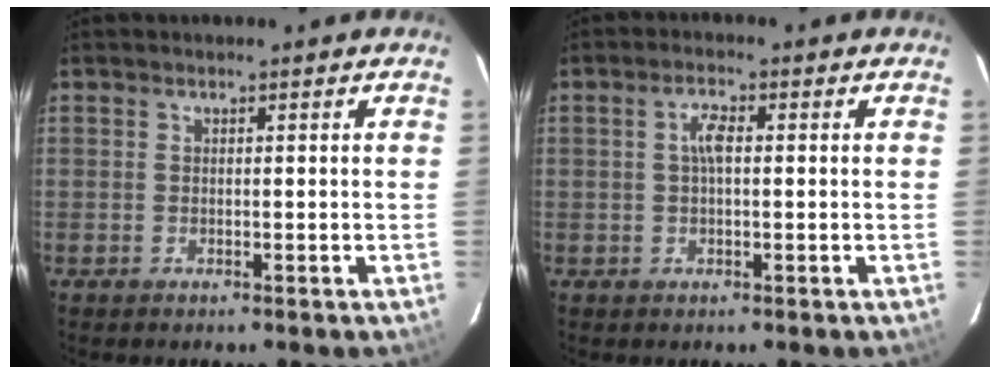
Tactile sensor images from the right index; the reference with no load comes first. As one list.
[{"total": 2.9, "force": [0.3, 1.1, 2.6], "torque": [-0.053, 0.009, 0.004]}]